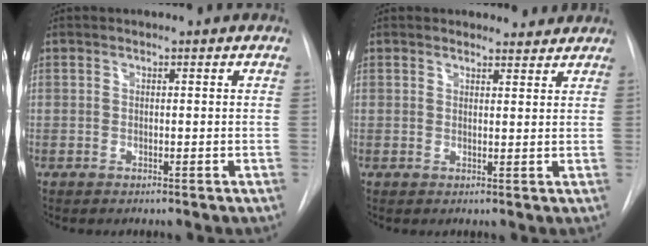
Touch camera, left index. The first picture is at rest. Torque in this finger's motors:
{"motor_torque": [0.54, -0.70, 0.11, 0.01]}